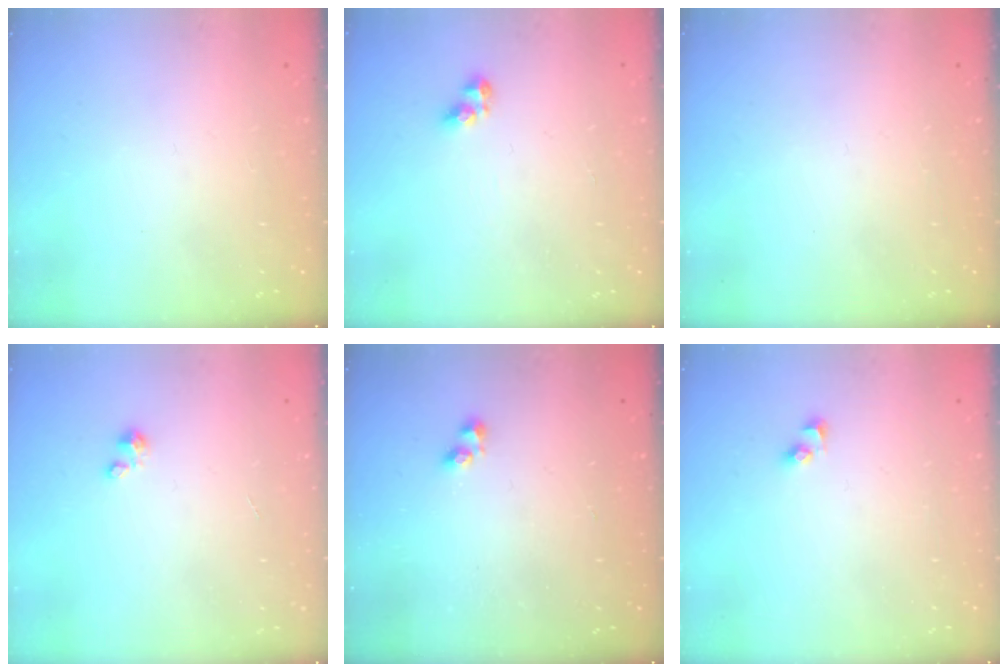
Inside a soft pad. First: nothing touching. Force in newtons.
{"total": 5.5, "press": 5.5, "slide": 0.6}
{"total": 0.0}
{"total": 0.8, "press": 0.7, "slide": 0.3}
{"total": 0.9, "press": 0.4, "slide": 0.8}
{"total": 2.3, "press": 2.3, "slide": 0.2}